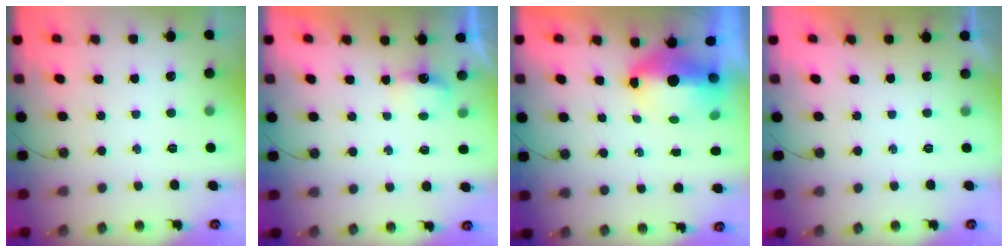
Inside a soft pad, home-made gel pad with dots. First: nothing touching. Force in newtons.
{"total": 3.4, "press": 3.3, "slide": 0.7}
{"total": 10.9, "press": 8.9, "slide": 6.3}
{"total": 0.0}